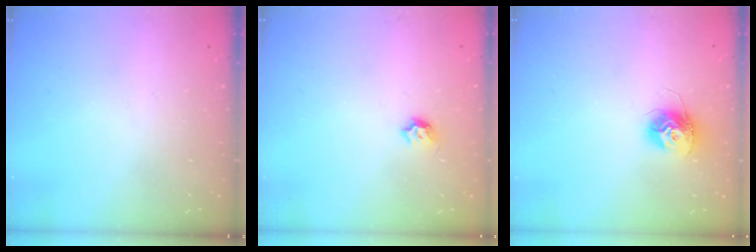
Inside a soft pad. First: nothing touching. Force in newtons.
{"total": 4.1, "press": 4.0, "slide": 0.7}
{"total": 11.1, "press": 11.1, "slide": 0.9}